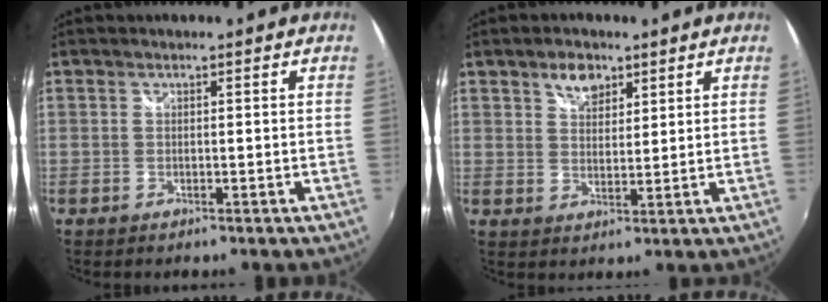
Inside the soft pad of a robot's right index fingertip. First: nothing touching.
{"total": 5.0, "force": [3.2, 2.9, 2.5], "torque": [-0.030, 0.008, 0.056]}